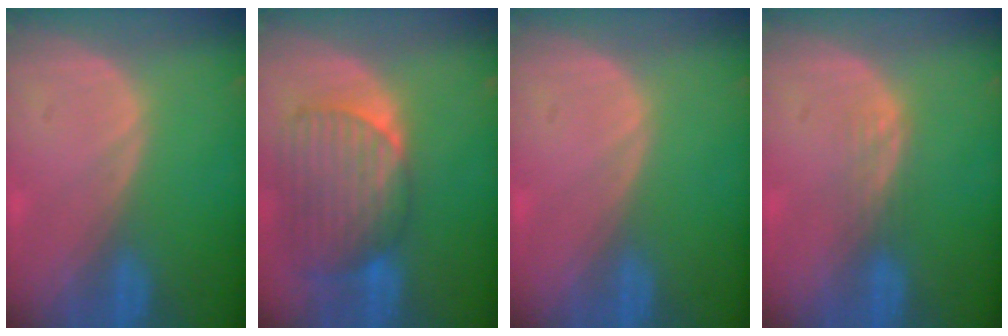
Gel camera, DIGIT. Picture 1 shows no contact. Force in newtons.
{"total": 9.7, "press": 8.5, "slide": 4.7}
{"total": 0.0}
{"total": 1.9, "press": 1.9, "slide": 0.3}